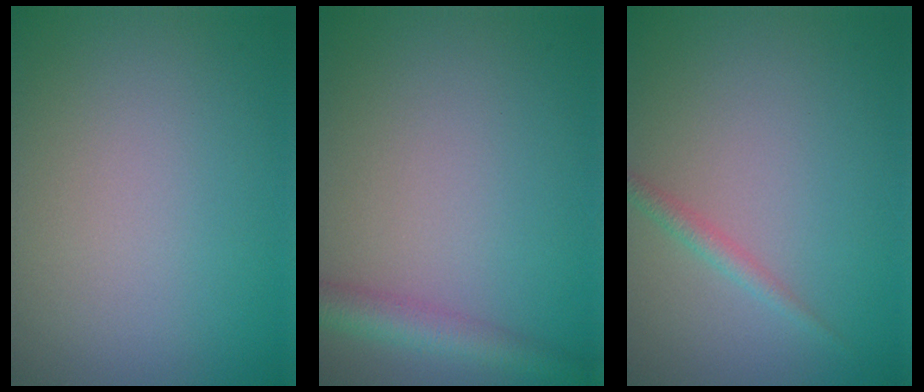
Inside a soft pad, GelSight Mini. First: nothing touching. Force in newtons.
{"total": 2.9, "press": 2.9, "slide": 0.1}
{"total": 1.2, "press": 1.2, "slide": 0.0}